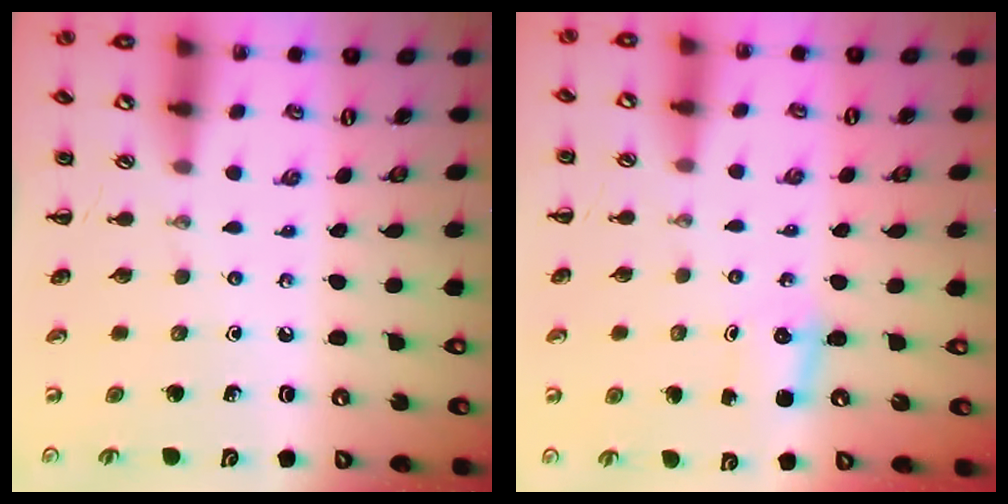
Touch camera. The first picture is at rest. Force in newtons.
{"total": 2.5, "press": 2.4, "slide": 0.8}